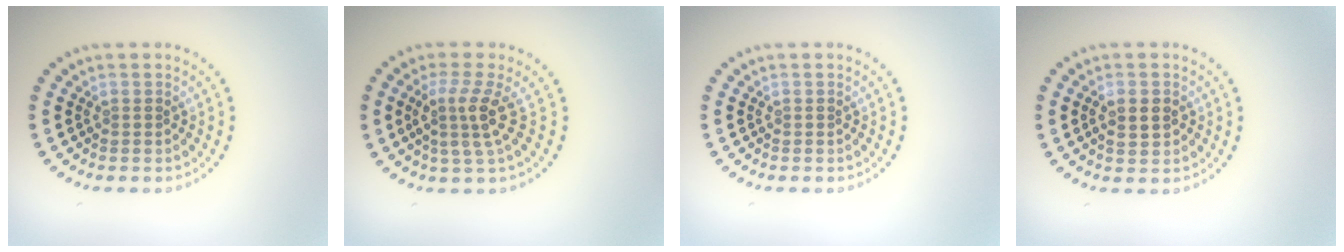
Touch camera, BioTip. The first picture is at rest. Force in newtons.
{"total": 3.0, "press": 2.2, "slide": 2.1}
{"total": 0.0}
{"total": 1.9, "press": 1.9, "slide": 0.1}